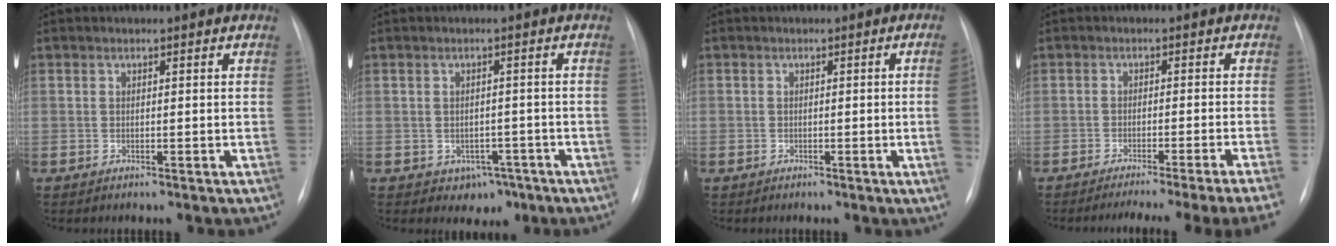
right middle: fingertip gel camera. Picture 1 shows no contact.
{"total": 3.7, "force": [-1.9, 2.9, 1.4], "torque": [-0.010, 0.010, -0.013]}
{"total": 2.7, "force": [-0.3, -0.9, 2.5], "torque": [-0.029, -0.003, -0.004]}
{"total": 15.2, "force": [-13.2, -2.3, 7.3], "torque": [-0.067, -0.025, -0.171]}